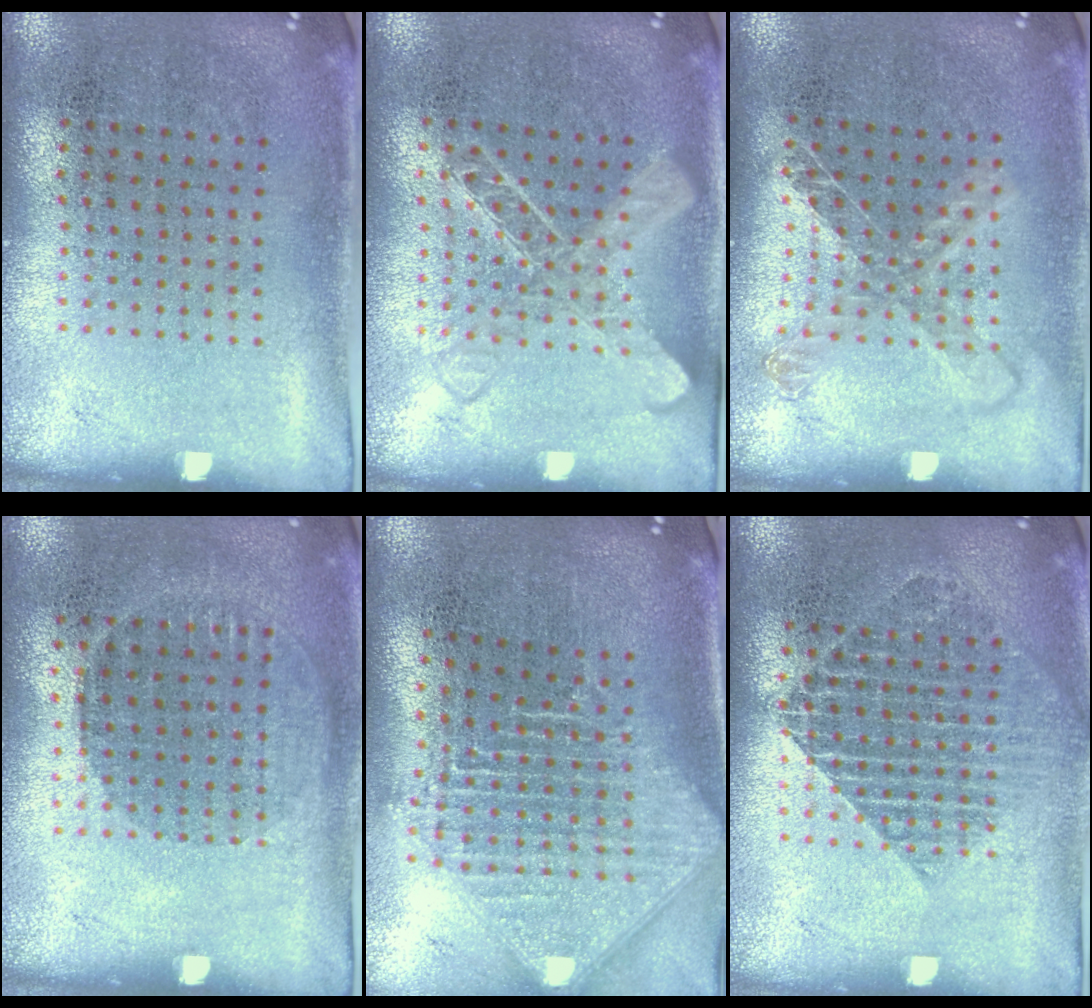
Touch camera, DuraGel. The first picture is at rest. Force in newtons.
{"total": 1.3, "press": 1.3, "slide": 0.3}
{"total": 1.2, "press": 1.0, "slide": 0.6}
{"total": 1.0, "press": 0.9, "slide": 0.4}
{"total": 2.5, "press": 1.9, "slide": 1.6}
{"total": 1.6, "press": 1.4, "slide": 0.7}